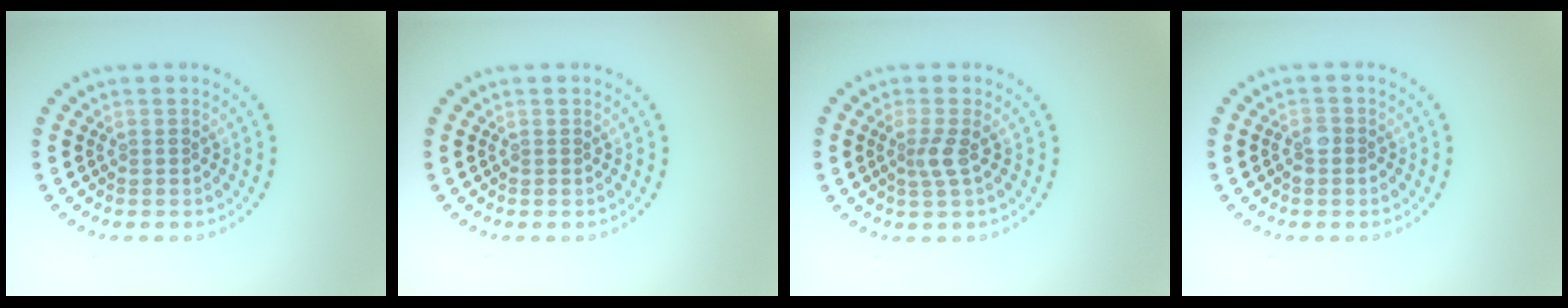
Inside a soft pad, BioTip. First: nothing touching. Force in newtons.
{"total": 0.0}
{"total": 1.8, "press": 1.4, "slide": 1.2}
{"total": 1.0, "press": 0.9, "slide": 0.5}